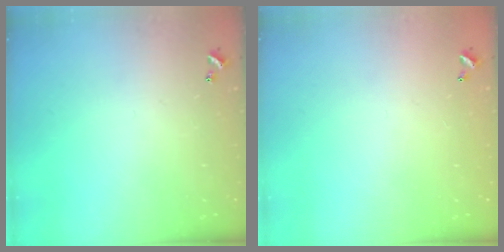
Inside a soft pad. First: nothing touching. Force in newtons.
{"total": 2.9, "press": 2.9, "slide": 0.1}